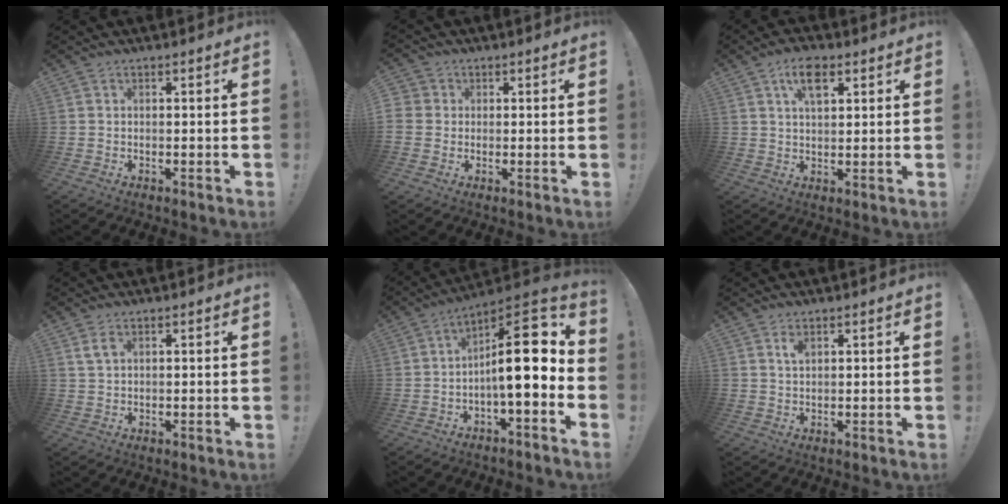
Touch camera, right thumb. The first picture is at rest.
{"total": 5.5, "force": [0.8, 5.4, 0.9], "torque": [-0.022, 0.001, 0.017]}
{"total": 7.8, "force": [3.5, 4.2, 5.5], "torque": [-0.092, 0.000, 0.062]}
{"total": 3.0, "force": [1.3, 1.4, 2.3], "torque": [-0.040, -0.001, 0.024]}
{"total": 16.8, "force": [0.3, 5.2, 15.9], "torque": [-0.225, 0.002, 0.004]}
{"total": 2.2, "force": [1.1, 0.9, 1.6], "torque": [-0.026, -0.002, 0.017]}